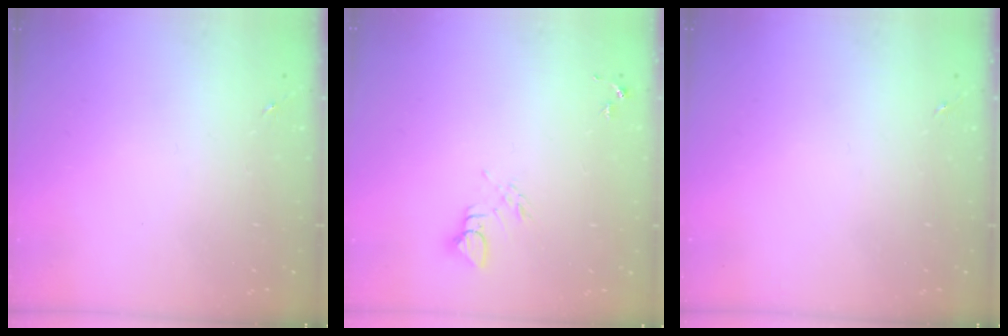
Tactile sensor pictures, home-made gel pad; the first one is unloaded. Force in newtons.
{"total": 5.0, "press": 4.9, "slide": 0.5}
{"total": 0.0}